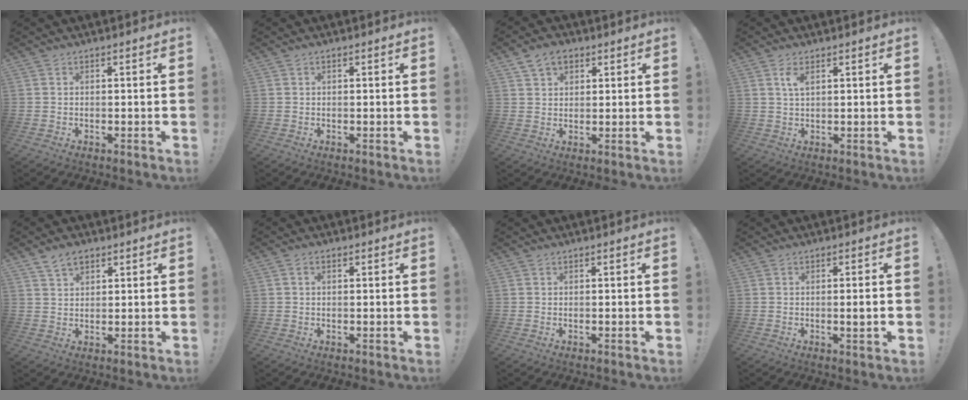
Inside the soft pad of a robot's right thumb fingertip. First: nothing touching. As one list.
[{"total": 0.0}, {"total": 6.3, "force": [3.6, 4.2, 2.9], "torque": [-0.046, -0.008, 0.068]}, {"total": 3.3, "force": [1.4, 1.4, 2.7], "torque": [-0.044, -0.004, 0.022]}, {"total": 5.0, "force": [3.3, 2.9, 2.3], "torque": [-0.040, -0.011, 0.062]}, {"total": 1.6, "force": [0.4, 1.0, 1.2], "torque": [-0.021, 0.003, 0.005]}, {"total": 0.0}, {"total": 2.8, "force": [-0.2, 0.1, 2.8], "torque": [-0.038, -0.005, -0.007]}]